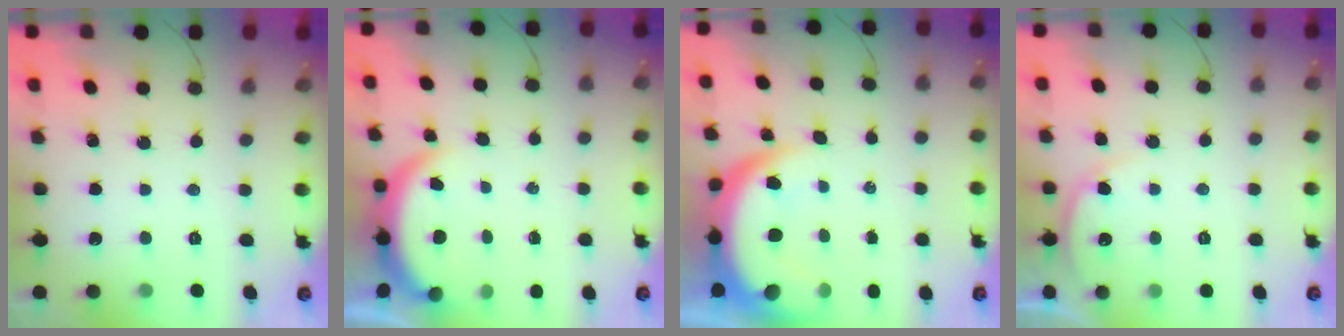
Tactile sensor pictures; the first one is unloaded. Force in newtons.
{"total": 3.9, "press": 3.9, "slide": 0.1}
{"total": 10.4, "press": 10.3, "slide": 1.1}
{"total": 6.5, "press": 6.5, "slide": 0.5}